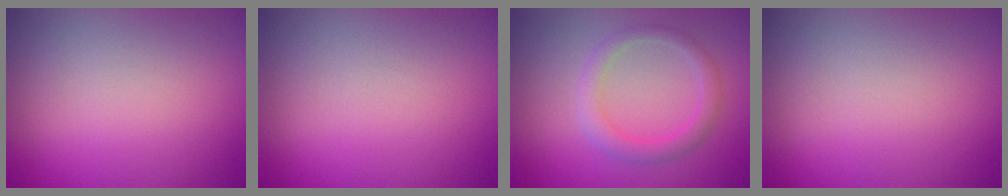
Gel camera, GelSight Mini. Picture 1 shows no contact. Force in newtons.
{"total": 0.0}
{"total": 2.3, "press": 2.3, "slide": 0.1}
{"total": 0.0}